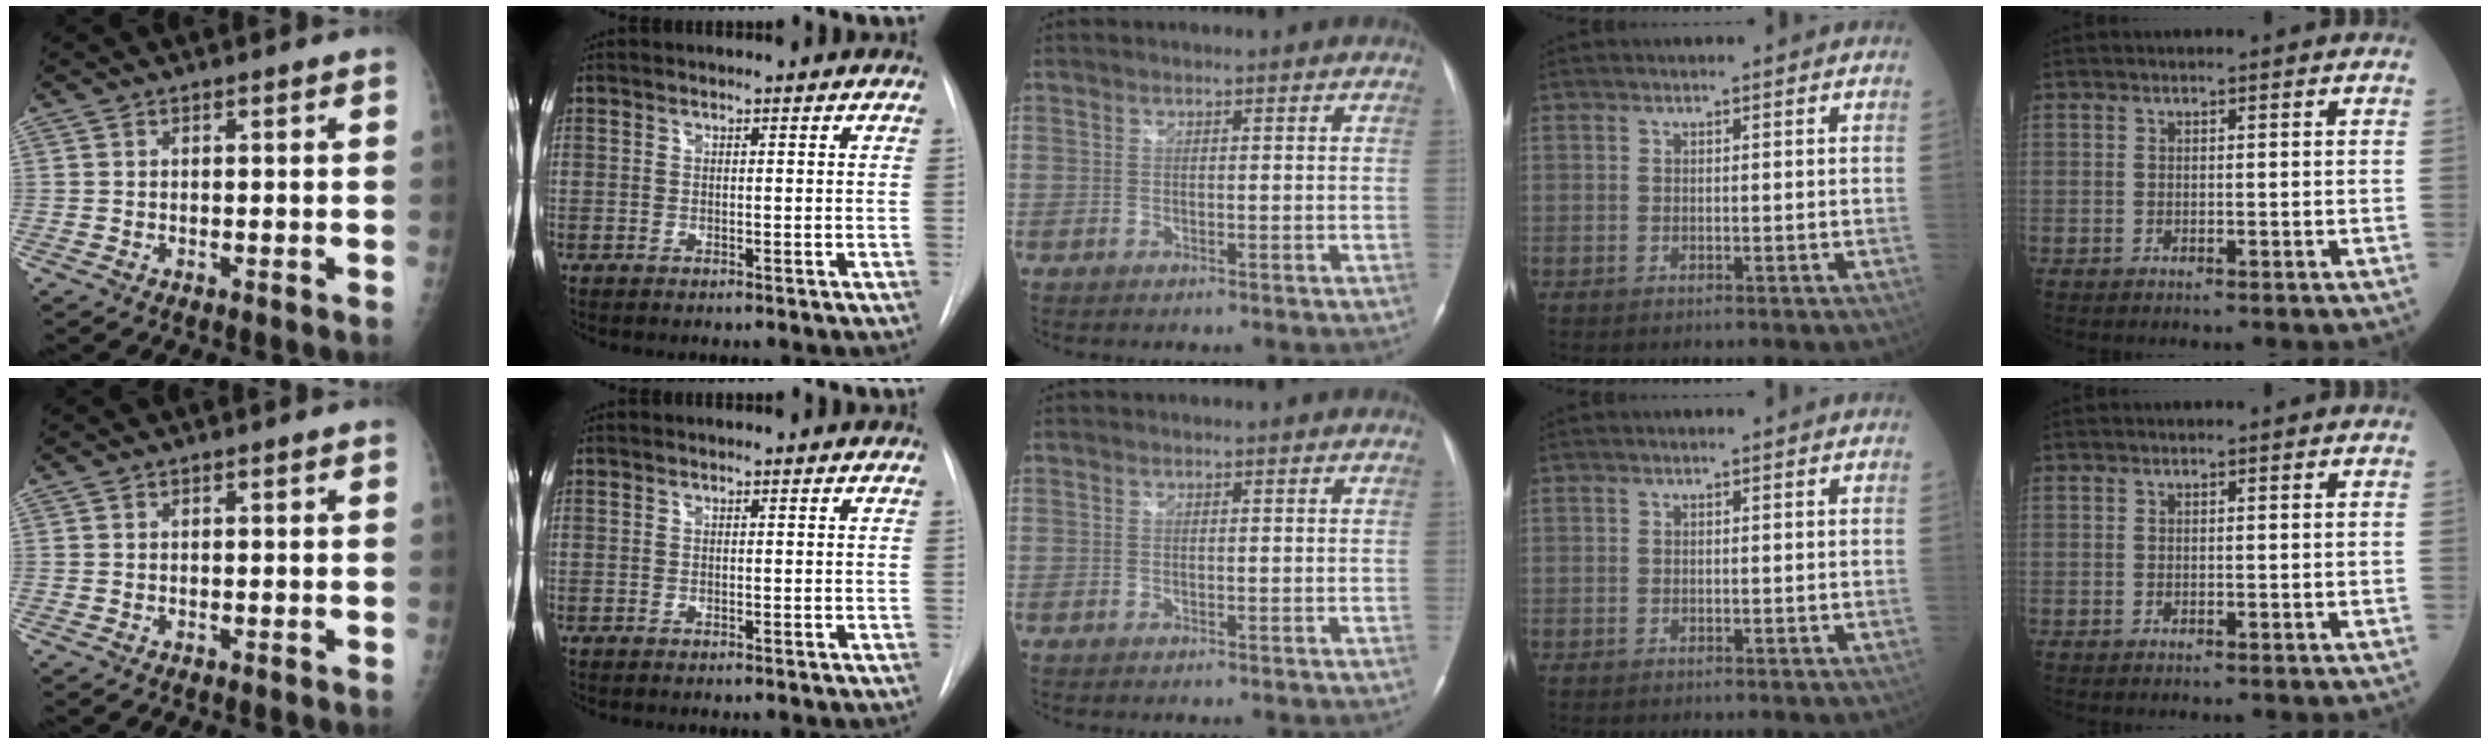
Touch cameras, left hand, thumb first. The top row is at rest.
{}